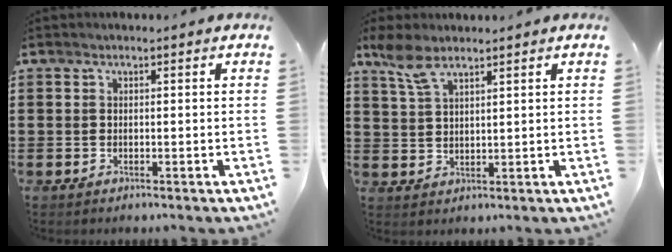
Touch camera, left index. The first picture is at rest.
{"total": 4.8, "force": [3.5, 1.4, 3.0], "torque": [-0.069, 0.001, 0.064]}